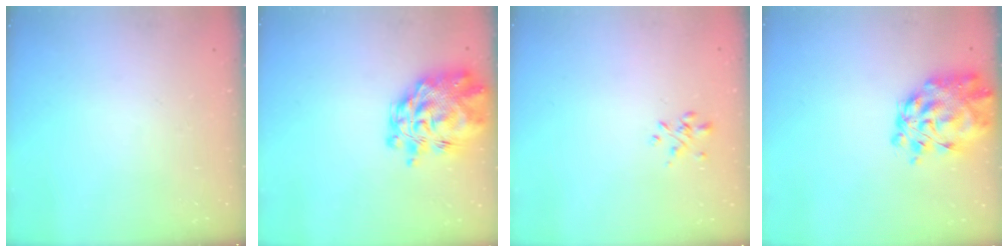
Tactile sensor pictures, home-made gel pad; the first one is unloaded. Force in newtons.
{"total": 10.8, "press": 10.2, "slide": 3.6}
{"total": 1.9, "press": 1.8, "slide": 0.6}
{"total": 9.8, "press": 9.3, "slide": 3.1}